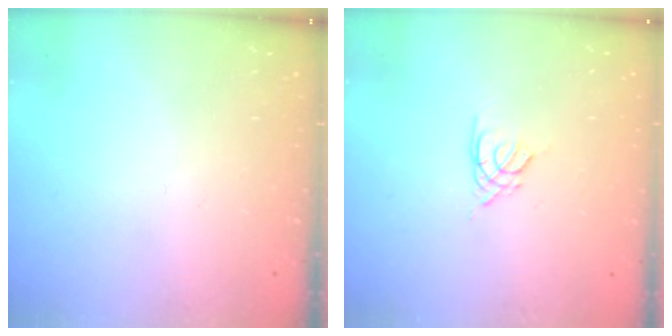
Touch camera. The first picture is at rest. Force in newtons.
{"total": 2.6, "press": 2.6, "slide": 0.3}